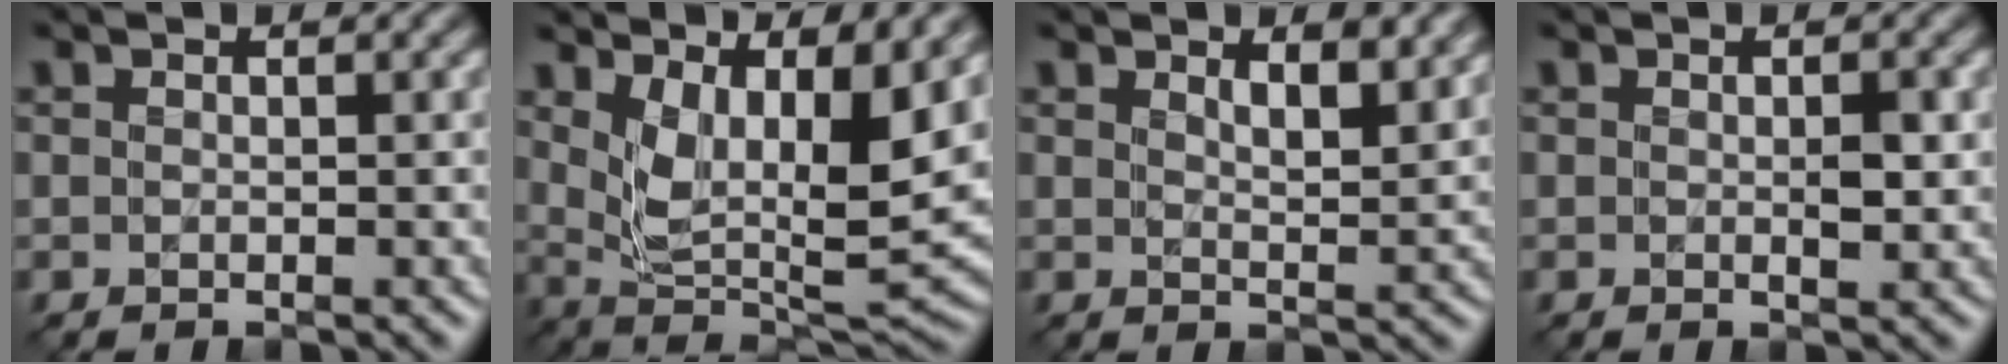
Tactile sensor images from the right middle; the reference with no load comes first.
{"total": 8.9, "force": [3.1, 3.7, 7.5], "torque": [-0.139, -0.016, 0.059]}
{"total": 3.1, "force": [2.1, 0.9, 2.1], "torque": [-0.031, -0.007, 0.038]}
{"total": 1.4, "force": [0.0, 0.5, 1.3], "torque": [-0.021, -0.004, 0.000]}